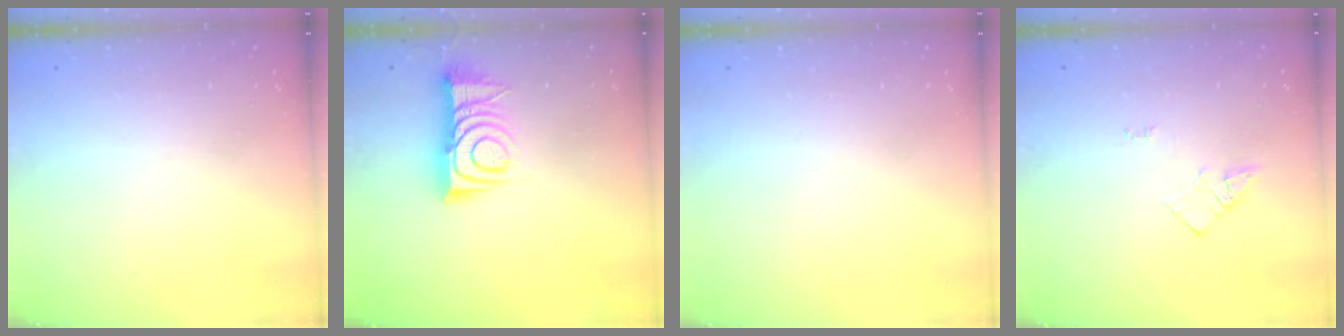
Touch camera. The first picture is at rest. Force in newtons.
{"total": 10.8, "press": 10.8, "slide": 0.3}
{"total": 1.6, "press": 1.6, "slide": 0.1}
{"total": 2.1, "press": 2.1, "slide": 0.3}